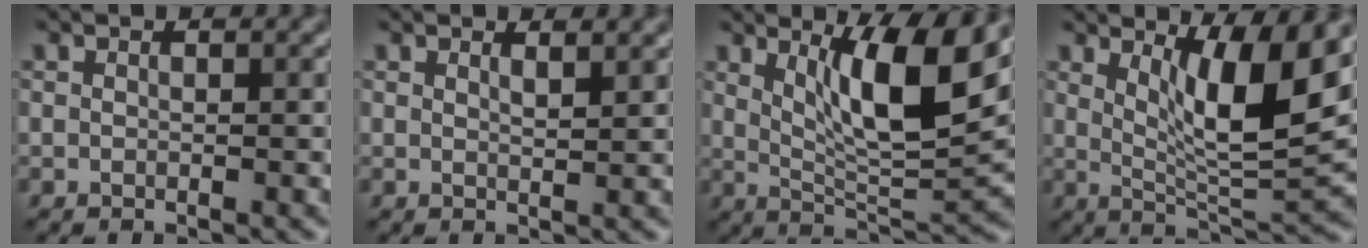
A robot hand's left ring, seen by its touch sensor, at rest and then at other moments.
{"total": 1.3, "force": [1.1, 0.3, 0.7], "torque": [-0.006, 0.001, 0.015]}
{"total": 9.0, "force": [3.7, 2.1, 7.9], "torque": [-0.123, -0.013, 0.068]}
{"total": 8.3, "force": [3.4, 1.8, 7.4], "torque": [-0.115, -0.014, 0.062]}